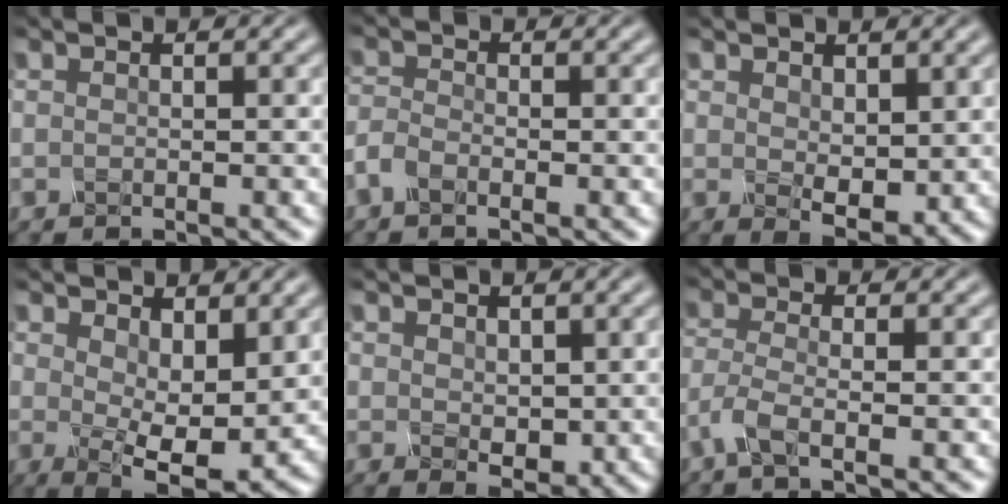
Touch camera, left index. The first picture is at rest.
{"total": 1.5, "force": [-1.4, 0.2, 0.2], "torque": [-0.027, 0.000, -0.023]}
{"total": 2.1, "force": [1.0, 0.7, 1.7], "torque": [-0.042, -0.006, 0.041]}
{"total": 7.0, "force": [0.9, 3.0, 6.3], "torque": [-0.116, -0.013, 0.034]}
{"total": 1.2, "force": [0.6, 0.7, 0.8], "torque": [-0.030, -0.004, 0.035]}
{"total": 2.3, "force": [-1.7, 0.2, 1.5], "torque": [-0.053, -0.005, -0.030]}